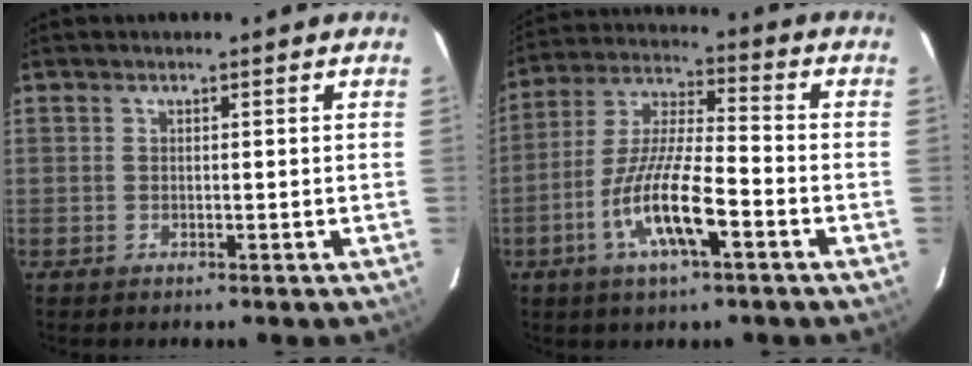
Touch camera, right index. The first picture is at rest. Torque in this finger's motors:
{"motor_torque": [1.19, -0.95, 0.49, 0.21]}